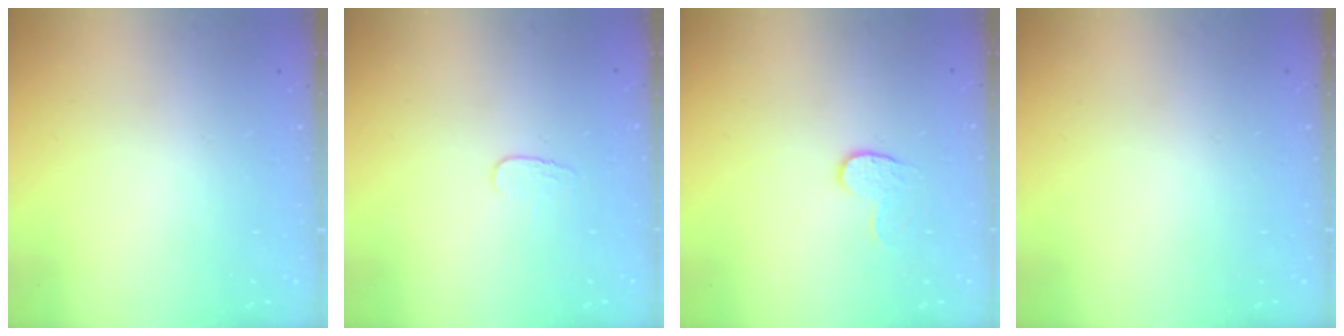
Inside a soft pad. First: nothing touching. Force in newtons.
{"total": 3.7, "press": 3.7, "slide": 0.4}
{"total": 4.1, "press": 4.1, "slide": 0.4}
{"total": 0.0}